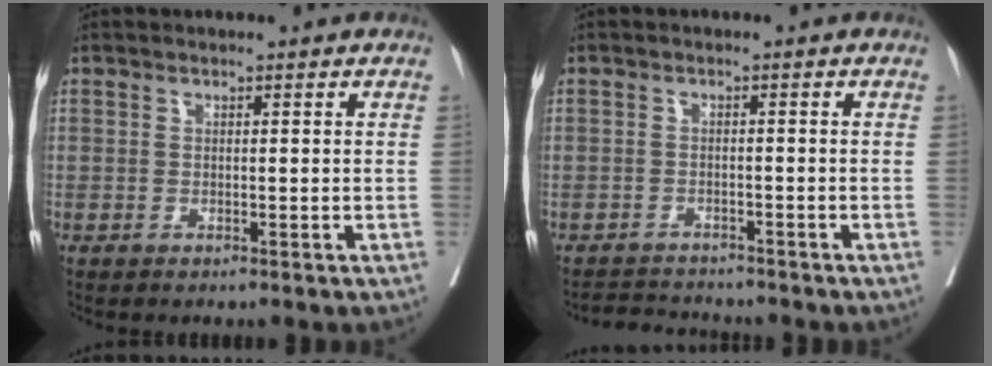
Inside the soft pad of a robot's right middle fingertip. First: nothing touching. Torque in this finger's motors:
{"motor_torque": [-0.02, -0.31, -0.13, -0.11]}